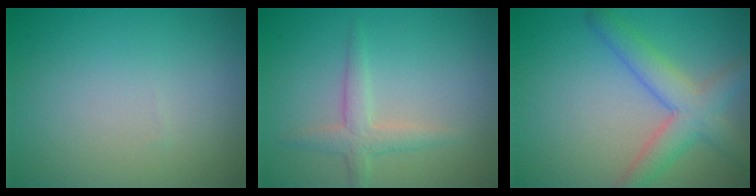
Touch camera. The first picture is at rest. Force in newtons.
{"total": 2.1, "press": 2.1, "slide": 0.1}
{"total": 4.8, "press": 4.8, "slide": 0.2}